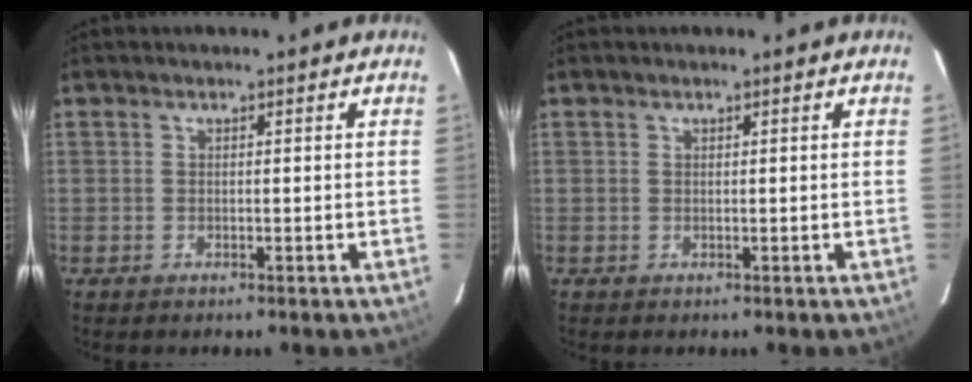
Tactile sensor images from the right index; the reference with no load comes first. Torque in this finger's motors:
{"motor_torque": [0.01, 0.01, -0.04, 0.00]}